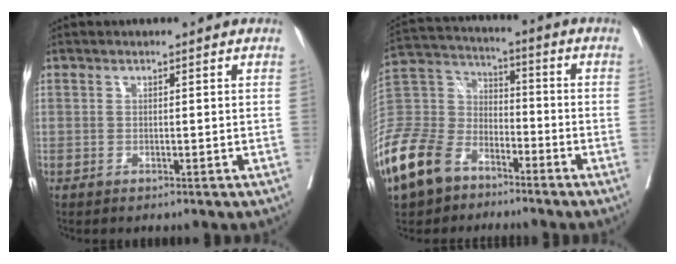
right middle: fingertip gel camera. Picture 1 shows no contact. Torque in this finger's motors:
{"motor_torque": [1.18, -0.96, 1.00, 0.14]}